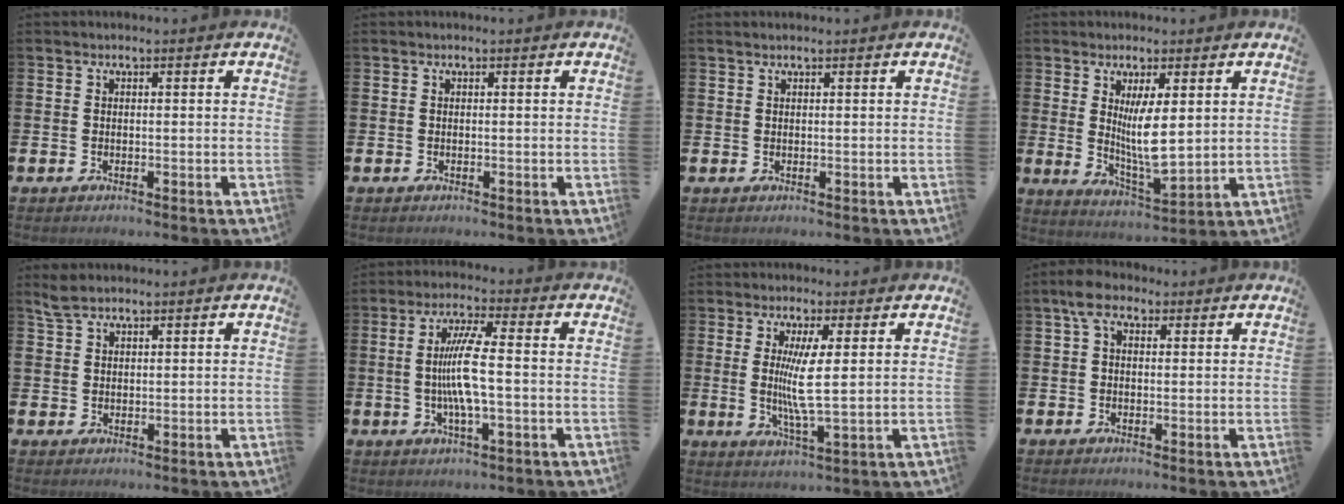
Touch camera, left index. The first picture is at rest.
{"total": 0.0}
{"total": 0.7, "force": [0.6, 0.0, 0.4], "torque": [-0.008, 0.002, 0.011]}
{"total": 6.3, "force": [2.4, 1.6, 5.6], "torque": [-0.085, -0.029, 0.038]}
{"total": 3.2, "force": [2.8, 1.4, 0.8], "torque": [-0.016, -0.002, 0.051]}
{"total": 7.5, "force": [-0.5, 1.1, 7.4], "torque": [-0.137, 0.000, -0.015]}
{"total": 5.9, "force": [1.7, 0.4, 5.6], "torque": [-0.093, -0.019, 0.023]}
{"total": 4.5, "force": [2.9, 2.6, 2.2], "torque": [-0.045, 0.004, 0.051]}